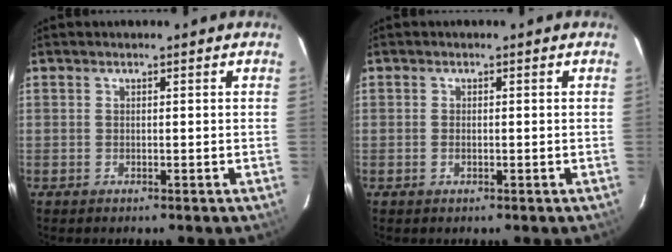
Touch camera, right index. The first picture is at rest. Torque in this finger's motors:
{"motor_torque": [-0.31, 0.22, -0.09, -0.01]}